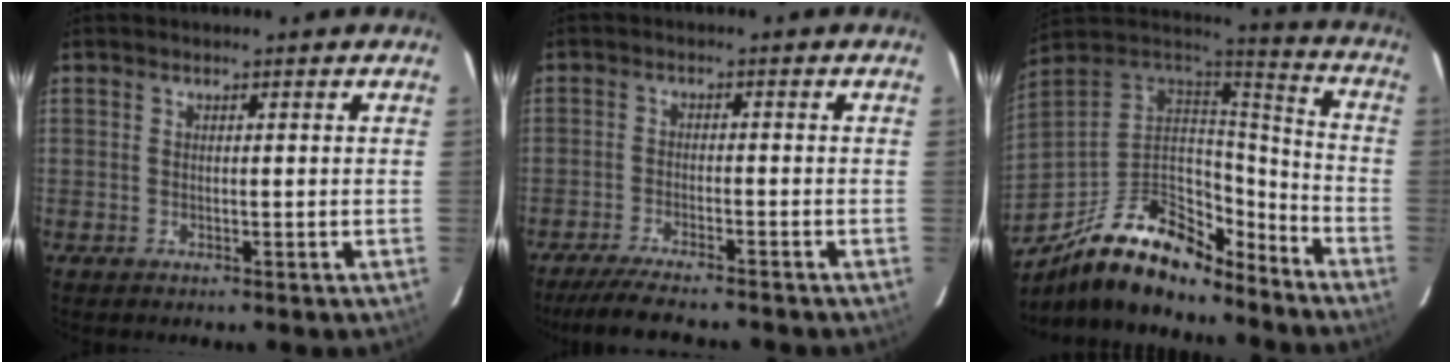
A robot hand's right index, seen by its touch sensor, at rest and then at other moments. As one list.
[{"total": 9.4, "force": [-8.4, 1.1, 4.2], "torque": [-0.099, -0.018, -0.136]}, {"total": 22.5, "force": [-16.1, 9.4, 12.6], "torque": [-0.248, 0.008, -0.266]}]